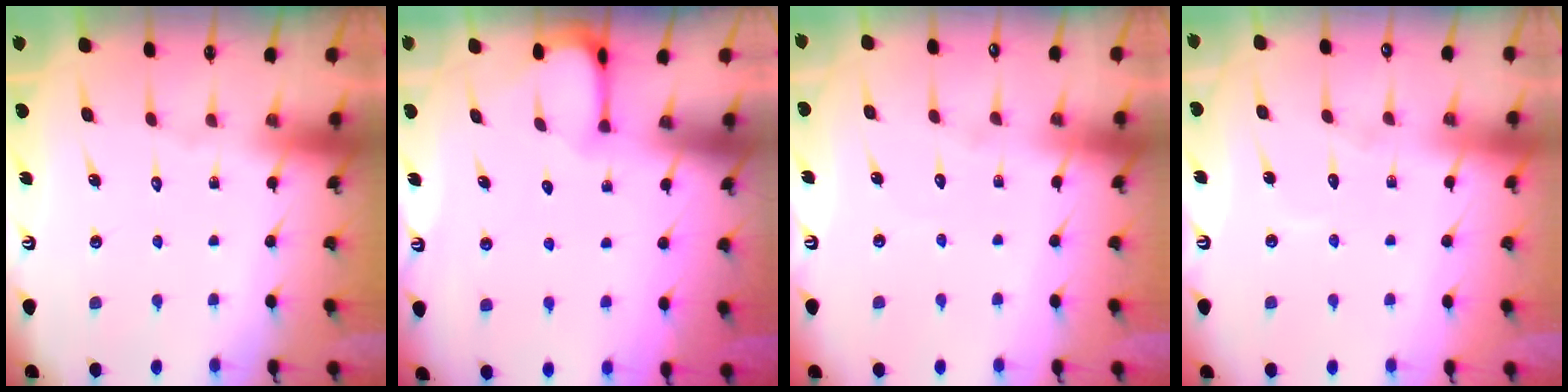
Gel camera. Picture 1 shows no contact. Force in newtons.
{"total": 2.0, "press": 2.0, "slide": 0.2}
{"total": 2.0, "press": 2.0, "slide": 0.2}
{"total": 3.5, "press": 3.5, "slide": 0.5}